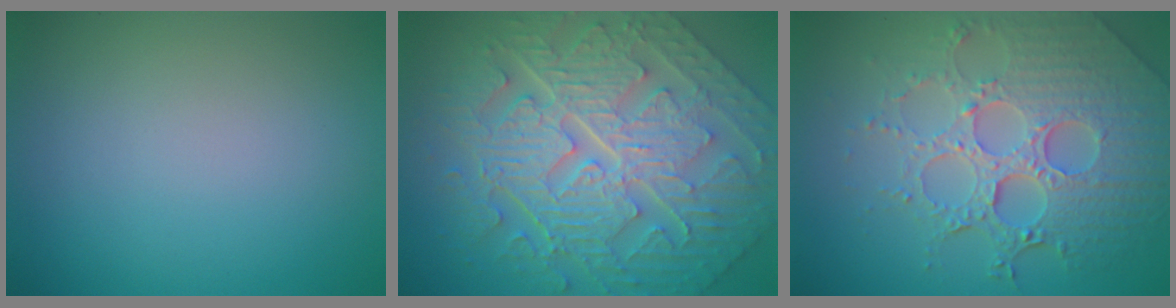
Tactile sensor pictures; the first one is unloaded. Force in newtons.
{"total": 11.4, "press": 7.7, "slide": 8.4}
{"total": 8.3, "press": 6.0, "slide": 5.7}